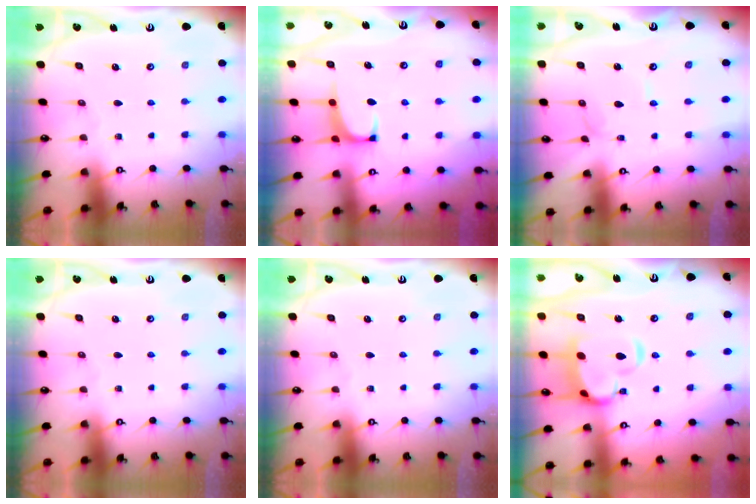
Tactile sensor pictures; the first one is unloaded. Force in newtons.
{"total": 1.0, "press": 0.4, "slide": 0.9}
{"total": 1.3, "press": 1.3, "slide": 0.0}
{"total": 0.0}
{"total": 0.0}
{"total": 7.8, "press": 7.7, "slide": 1.3}